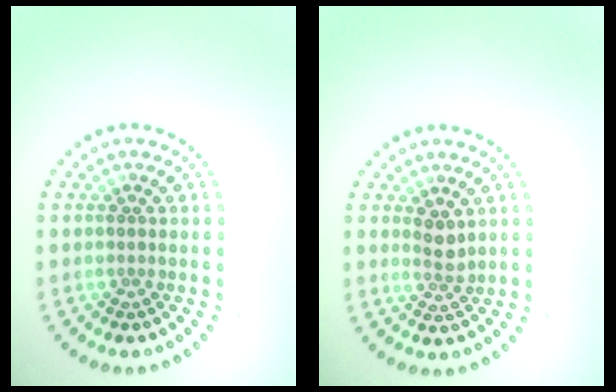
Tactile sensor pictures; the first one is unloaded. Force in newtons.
{"total": 1.6, "press": 1.3, "slide": 0.9}